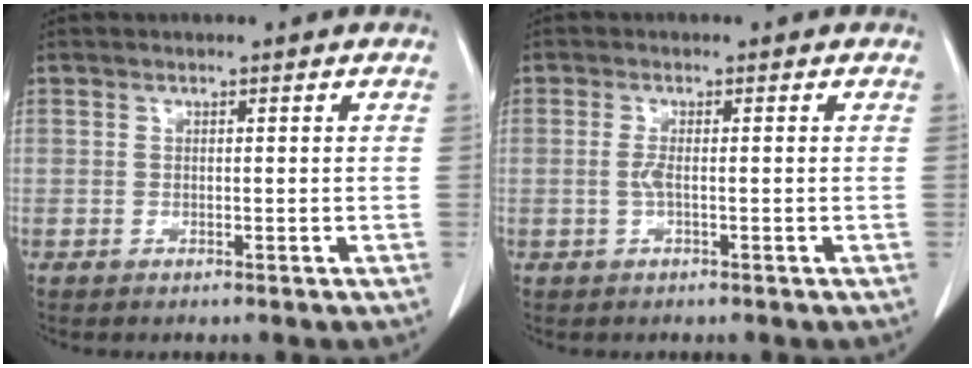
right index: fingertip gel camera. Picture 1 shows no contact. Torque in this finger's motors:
{"motor_torque": [0.04, 0.00, 0.03, 0.02]}